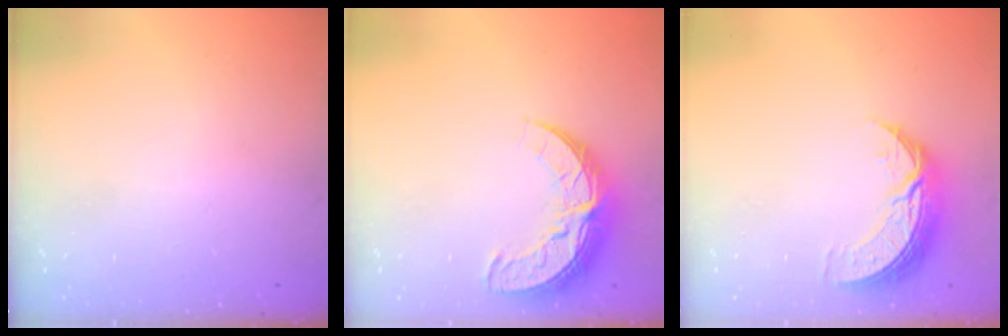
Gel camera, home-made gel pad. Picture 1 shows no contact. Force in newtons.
{"total": 11.4, "press": 11.3, "slide": 0.8}
{"total": 9.0, "press": 9.0, "slide": 0.7}